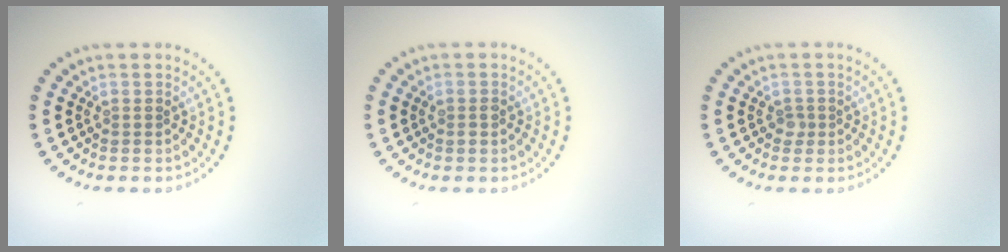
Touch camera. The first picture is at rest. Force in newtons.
{"total": 0.7, "press": 0.7, "slide": 0.3}
{"total": 0.8, "press": 0.6, "slide": 0.5}